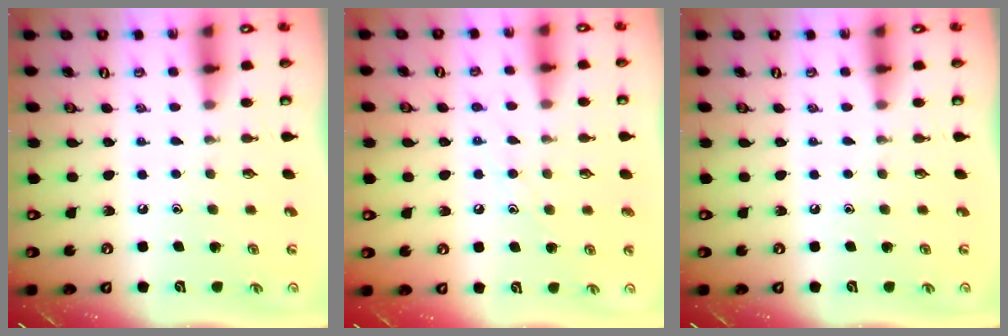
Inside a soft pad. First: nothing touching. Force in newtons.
{"total": 6.6, "press": 6.6, "slide": 0.5}
{"total": 0.0}